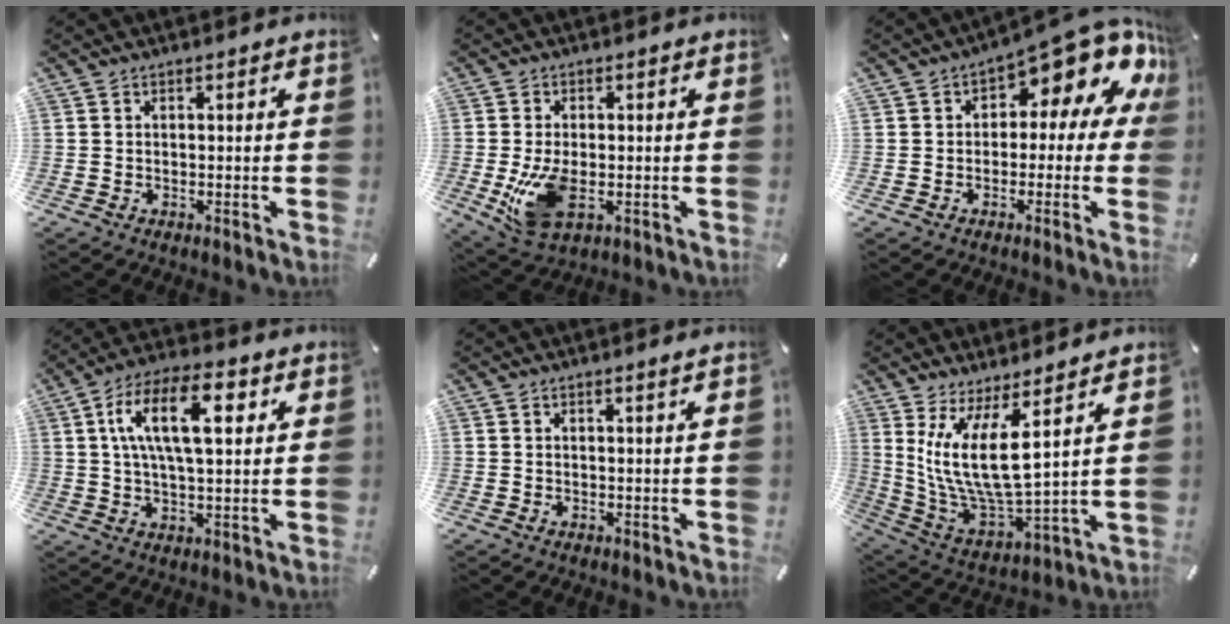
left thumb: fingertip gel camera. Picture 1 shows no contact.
{"total": 9.6, "force": [-1.1, 5.5, 7.8], "torque": [-0.164, -0.018, -0.019]}
{"total": 11.2, "force": [6.8, 4.2, 7.8], "torque": [-0.100, -0.066, 0.111]}
{"total": 14.8, "force": [4.4, 6.6, 12.4], "torque": [-0.223, 0.003, 0.070]}
{"total": 0.8, "force": [0.4, 0.0, 0.7], "torque": [-0.015, 0.001, 0.007]}
{"total": 14.7, "force": [5.6, 4.6, 12.7], "torque": [-0.286, -0.049, 0.096]}